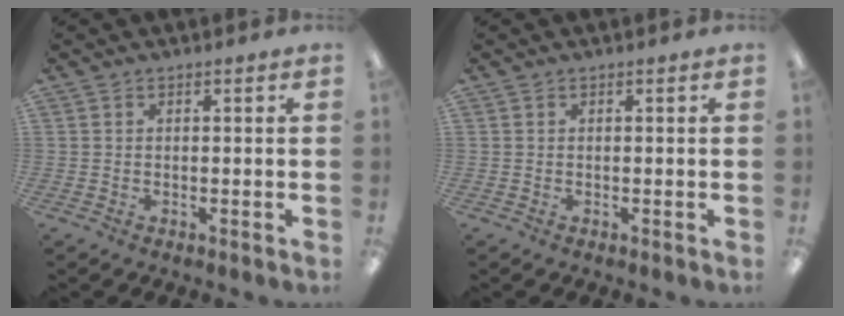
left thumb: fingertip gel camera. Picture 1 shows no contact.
{"total": 0.0}